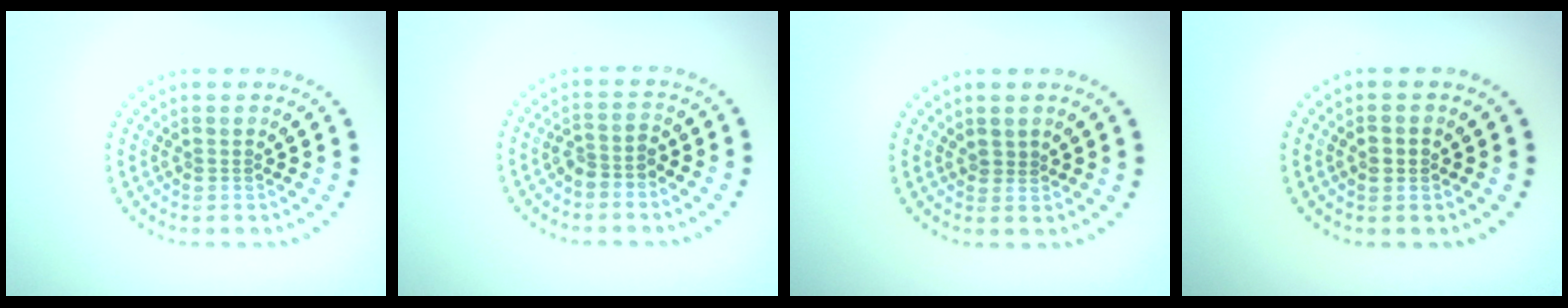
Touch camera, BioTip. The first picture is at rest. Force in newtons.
{"total": 1.9, "press": 1.6, "slide": 1.0}
{"total": 0.6, "press": 0.4, "slide": 0.5}
{"total": 0.9, "press": 0.9, "slide": 0.0}